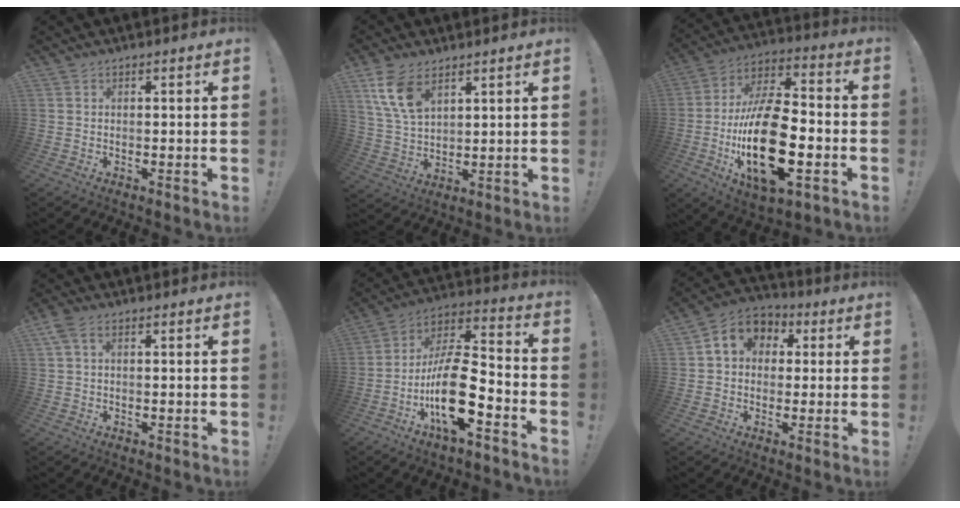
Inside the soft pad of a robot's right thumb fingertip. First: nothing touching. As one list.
[{"total": 10.4, "force": [5.9, 5.7, 6.4], "torque": [-0.129, -0.016, 0.116]}, {"total": 25.3, "force": [-6.3, 11.6, 21.6], "torque": [-0.419, 0.026, -0.103]}, {"total": 3.4, "force": [1.2, 1.8, 2.7], "torque": [-0.061, 0.008, 0.026]}, {"total": 19.7, "force": [-6.9, 7.7, 16.7], "torque": [-0.320, 0.039, -0.110]}, {"total": 9.3, "force": [2.1, 7.7, 4.7], "torque": [-0.066, 0.005, 0.046]}]